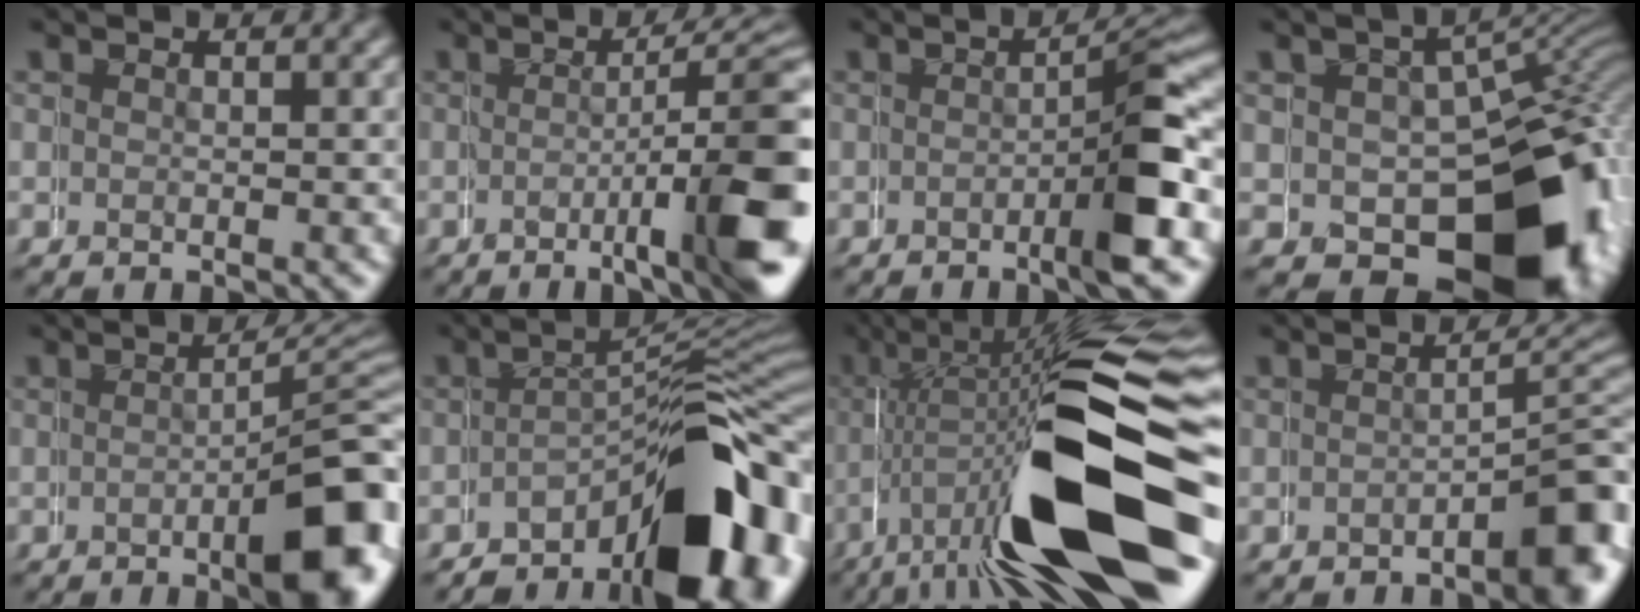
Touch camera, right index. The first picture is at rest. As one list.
[{"total": 9.0, "force": [-2.8, 1.5, 8.5], "torque": [-0.087, -0.002, -0.036]}, {"total": 5.3, "force": [-1.5, -0.4, 5.0], "torque": [-0.061, 0.010, -0.023]}, {"total": 16.2, "force": [-3.7, 10.9, 11.5], "torque": [-0.158, -0.045, -0.030]}, {"total": 9.4, "force": [-4.1, 2.4, 8.2], "torque": [-0.075, 0.010, -0.057]}, {"total": 12.7, "force": [-6.4, 5.6, 9.4], "torque": [-0.118, -0.006, -0.089]}, {"total": 17.8, "force": [-2.3, 5.6, 16.8], "torque": [-0.243, 0.027, -0.036]}, {"total": 5.6, "force": [-3.3, 1.1, 4.4], "torque": [-0.040, 0.007, -0.049]}]